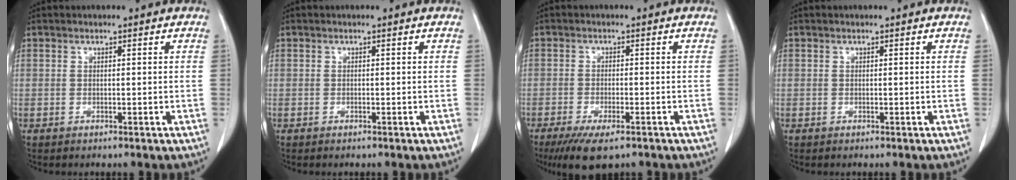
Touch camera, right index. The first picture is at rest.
{"total": 0.0}
{"total": 7.3, "force": [-5.0, 1.9, 4.9], "torque": [-0.078, -0.016, -0.076]}
{"total": 0.0}